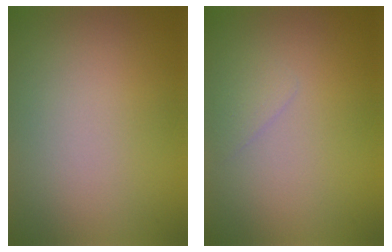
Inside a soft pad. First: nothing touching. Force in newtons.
{"total": 0.9, "press": 0.9, "slide": 0.0}